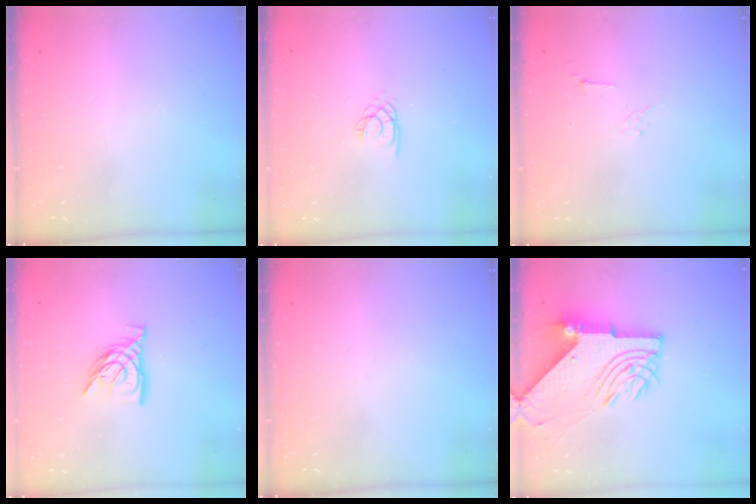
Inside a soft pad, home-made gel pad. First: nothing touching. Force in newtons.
{"total": 2.0, "press": 1.9, "slide": 0.4}
{"total": 2.9, "press": 2.8, "slide": 0.8}
{"total": 9.2, "press": 9.1, "slide": 0.9}
{"total": 0.0}
{"total": 13.2, "press": 13.1, "slide": 1.6}